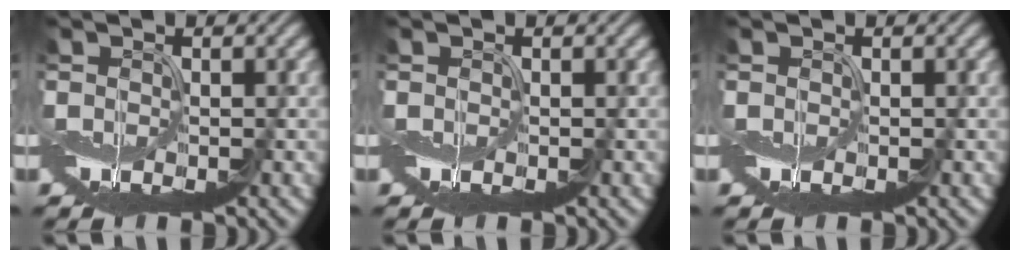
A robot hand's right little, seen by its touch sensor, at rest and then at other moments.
{"total": 0.0}
{"total": 0.0}